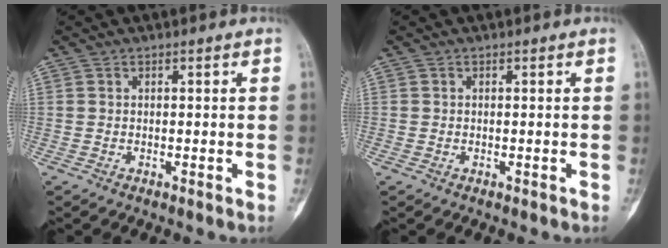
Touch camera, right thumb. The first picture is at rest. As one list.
[{"total": 0.0}]